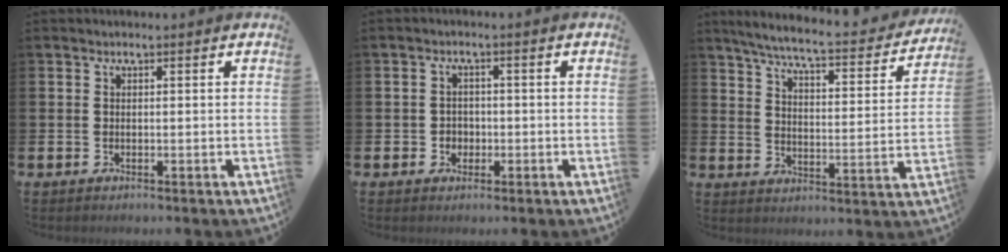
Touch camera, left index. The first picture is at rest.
{"total": 2.0, "force": [-0.5, 1.9, 0.4], "torque": [-0.008, 0.005, -0.015]}
{"total": 6.1, "force": [5.5, 0.5, 2.7], "torque": [-0.071, -0.045, 0.084]}